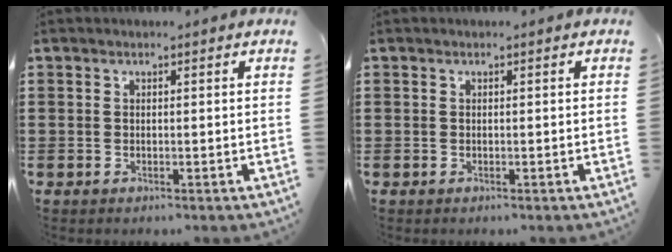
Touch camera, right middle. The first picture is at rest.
{"total": 0.0}